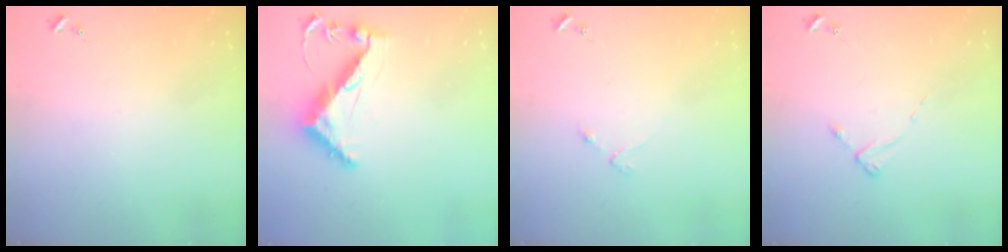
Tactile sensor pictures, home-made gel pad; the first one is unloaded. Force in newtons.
{"total": 9.7, "press": 9.6, "slide": 1.0}
{"total": 2.5, "press": 2.4, "slide": 0.4}
{"total": 2.2, "press": 2.2, "slide": 0.4}